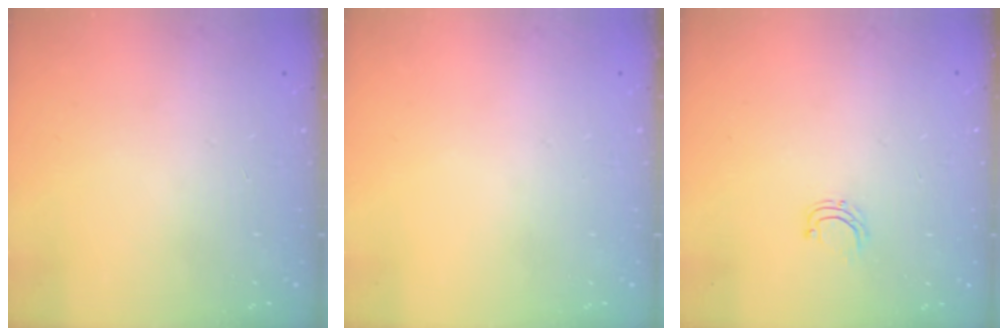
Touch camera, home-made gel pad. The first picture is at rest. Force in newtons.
{"total": 0.0}
{"total": 4.3, "press": 4.3, "slide": 0.3}